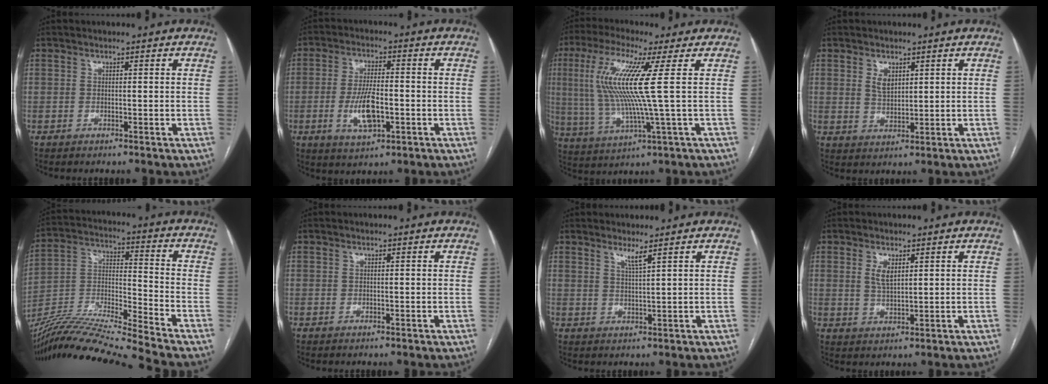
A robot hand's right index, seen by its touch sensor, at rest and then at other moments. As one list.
[{"total": 7.5, "force": [-1.8, 2.6, 6.8], "torque": [-0.140, -0.001, -0.025]}, {"total": 13.2, "force": [2.4, -0.7, 13.0], "torque": [-0.286, -0.001, 0.042]}, {"total": 3.2, "force": [1.5, 1.8, 2.1], "torque": [-0.042, -0.002, 0.034]}, {"total": 19.9, "force": [-18.0, -2.6, 8.2], "torque": [-0.166, -0.009, -0.325]}, {"total": 0.0}, {"total": 2.2, "force": [1.7, -0.6, 1.2], "torque": [-0.030, -0.012, 0.037]}, {"total": 3.2, "force": [1.4, 1.2, 2.6], "torque": [-0.057, -0.002, 0.032]}]